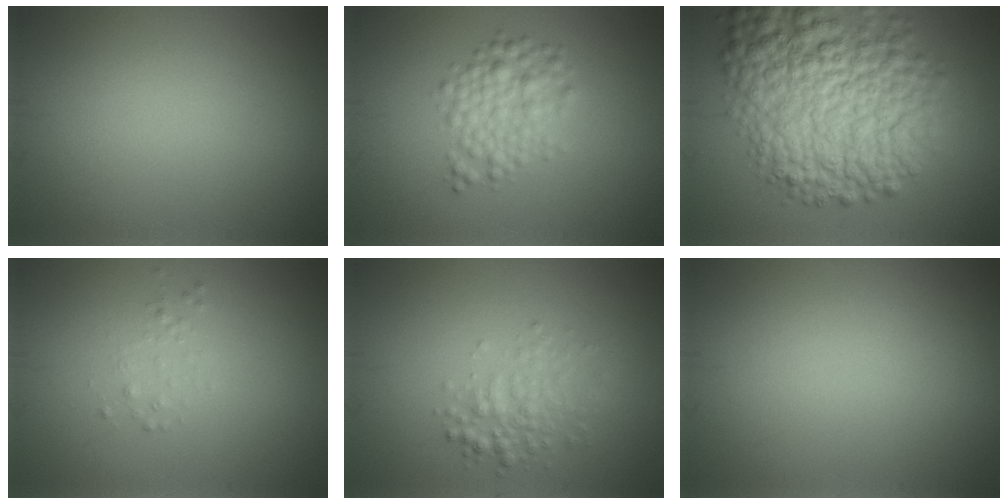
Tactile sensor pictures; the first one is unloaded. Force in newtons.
{"total": 3.4, "press": 3.4, "slide": 0.1}
{"total": 11.6, "press": 11.6, "slide": 0.4}
{"total": 0.8, "press": 0.8, "slide": 0.1}
{"total": 2.5, "press": 2.5, "slide": 0.1}
{"total": 0.0}